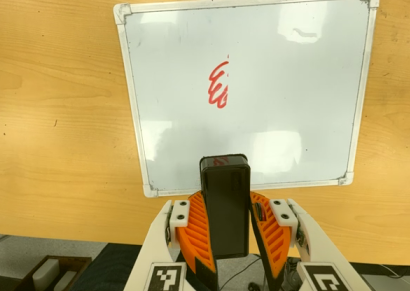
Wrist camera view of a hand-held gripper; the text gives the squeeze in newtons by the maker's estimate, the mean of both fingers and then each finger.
{"total": 8.9, "left": 8.6, "right": 9.2}